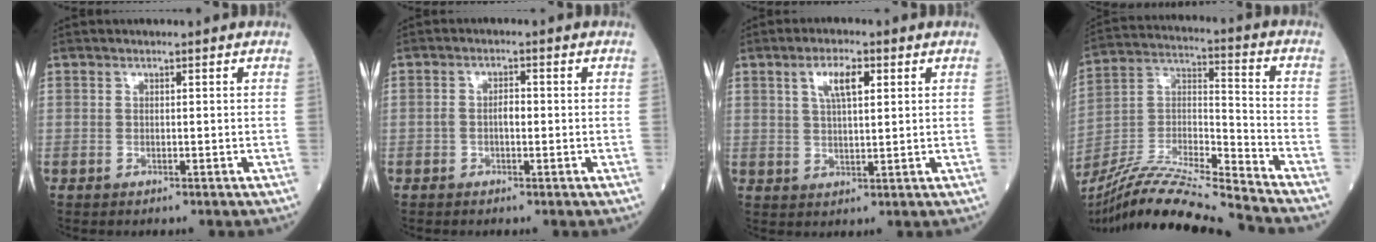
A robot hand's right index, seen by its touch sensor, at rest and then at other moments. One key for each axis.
{"total": 2.1, "fx": -0.4, "fy": 0.9, "fz": 1.8, "tx": -0.032, "ty": 0.007, "tz": -0.007}
{"total": 5.2, "fx": 2.2, "fy": 1.4, "fz": 4.5, "tx": -0.087, "ty": 0.008, "tz": 0.041}
{"total": 19.7, "fx": -18.2, "fy": -1.0, "fz": 7.6, "tx": -0.156, "ty": -0.003, "tz": -0.327}